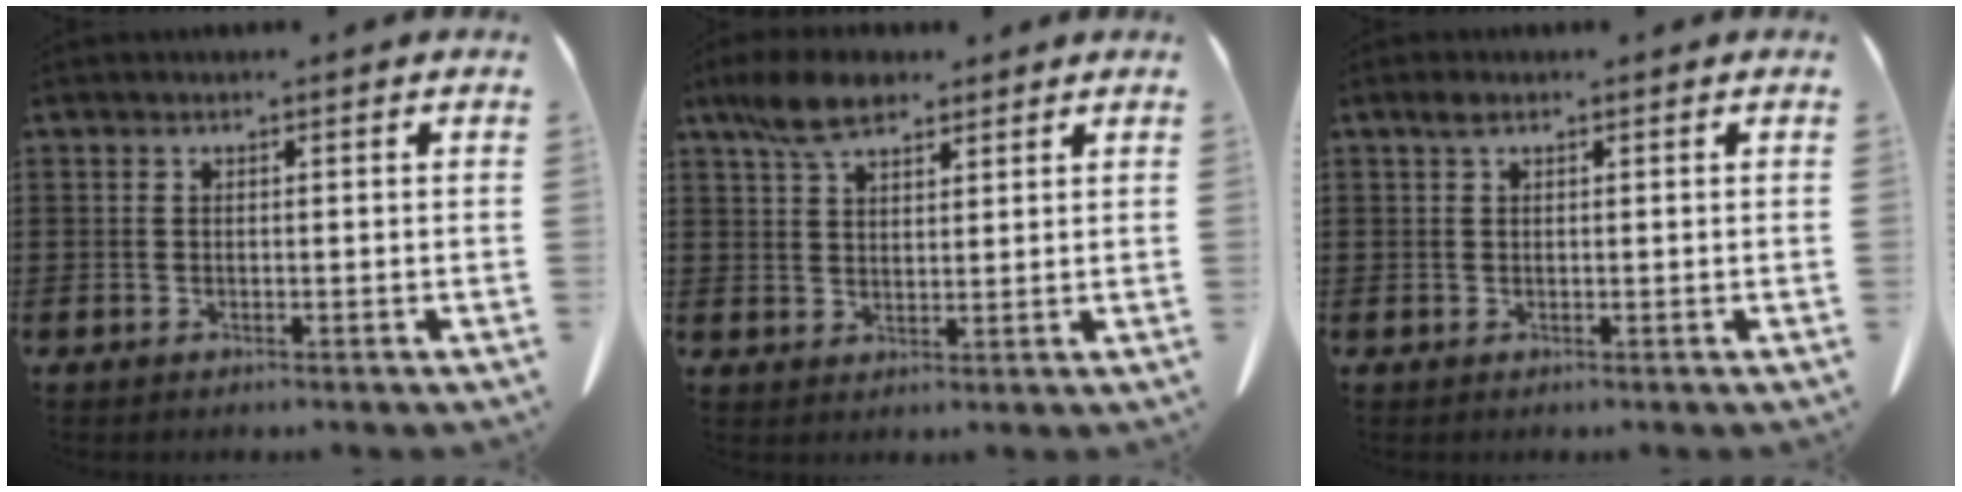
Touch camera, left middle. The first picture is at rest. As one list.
[{"total": 7.2, "force": [5.1, 3.2, 4.0], "torque": [-0.094, 0.001, 0.097]}, {"total": 1.3, "force": [0.7, 0.8, 0.8], "torque": [-0.020, 0.003, 0.014]}]